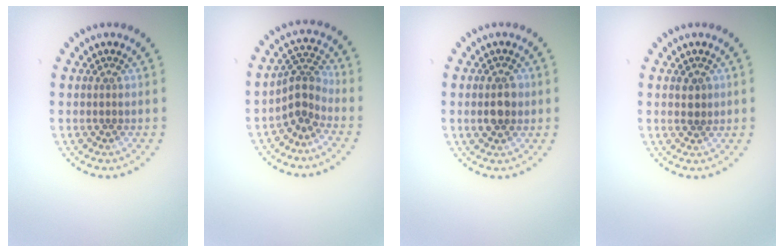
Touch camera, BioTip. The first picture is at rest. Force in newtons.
{"total": 2.9, "press": 2.1, "slide": 2.0}
{"total": 2.5, "press": 2.5, "slide": 0.1}
{"total": 1.2, "press": 1.1, "slide": 0.4}